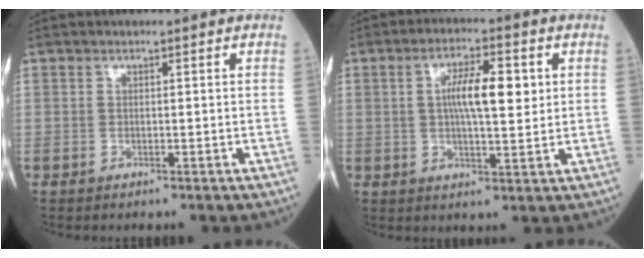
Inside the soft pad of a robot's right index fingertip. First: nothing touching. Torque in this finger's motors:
{"motor_torque": [0.33, -0.04, 0.20, 0.08]}